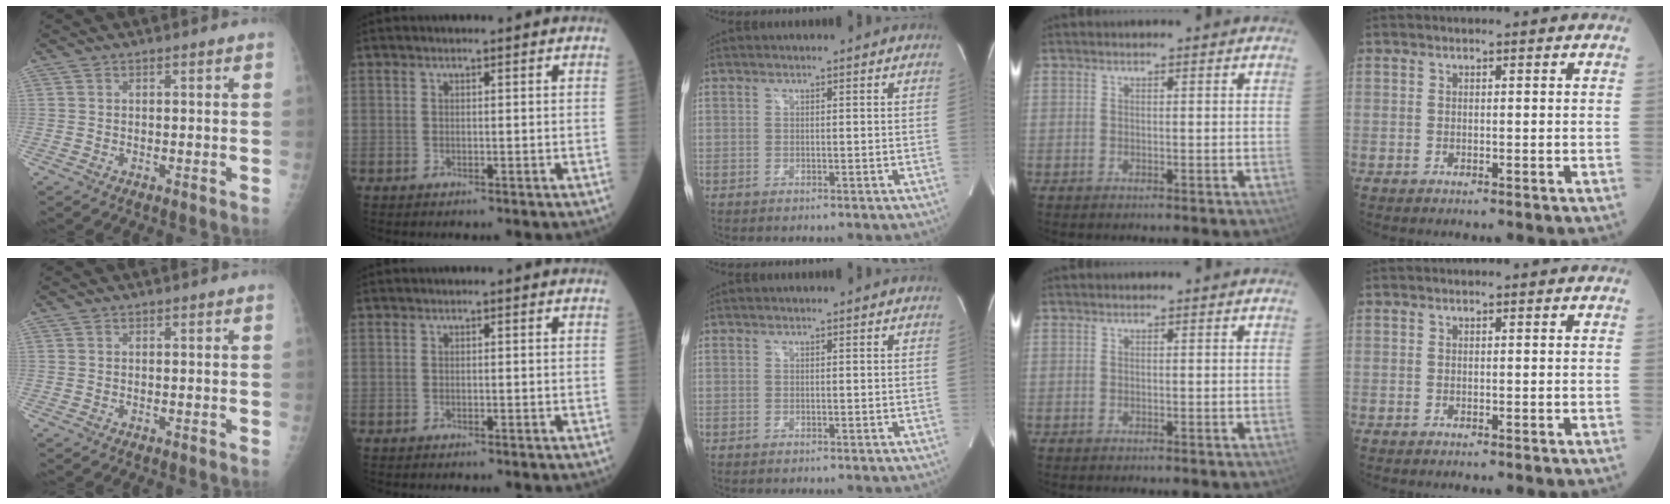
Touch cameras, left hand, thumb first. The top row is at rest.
{}